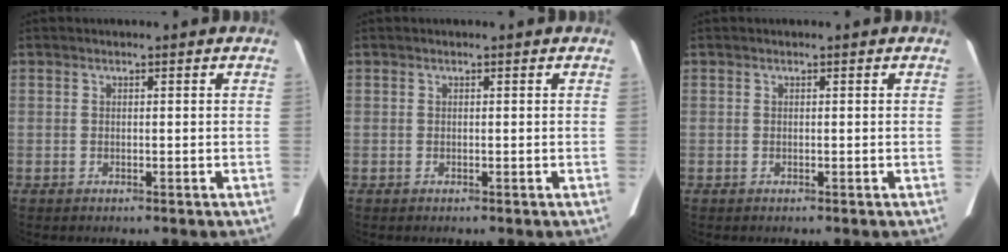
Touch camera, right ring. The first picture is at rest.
{"total": 0.0}
{"total": 0.0}